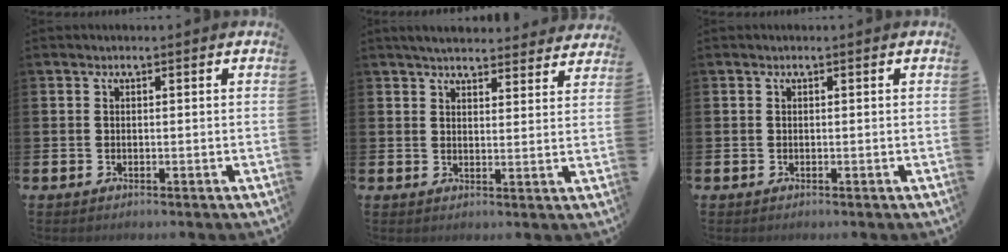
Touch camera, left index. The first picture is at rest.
{"total": 4.4, "force": [4.3, 0.8, 0.8], "torque": [-0.022, -0.022, 0.077]}
{"total": 0.0}